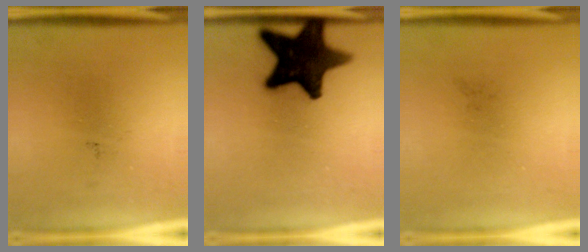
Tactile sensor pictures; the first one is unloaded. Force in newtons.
{"total": 15.9}
{"total": 0.0}